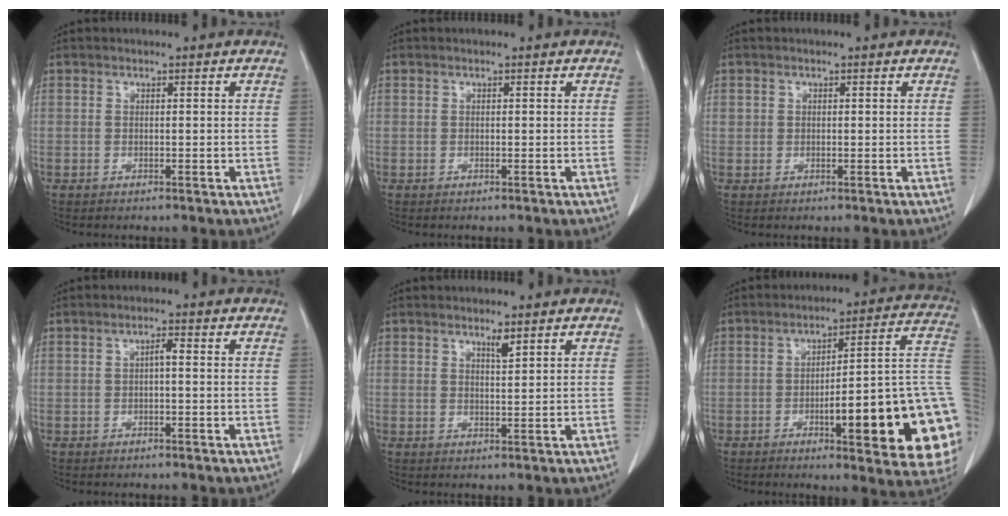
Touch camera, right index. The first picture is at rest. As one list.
[{"total": 0.0}, {"total": 0.8, "force": [0.3, 0.8, 0.2], "torque": [0.006, 0.003, 0.002]}, {"total": 1.4, "force": [-0.1, 0.3, 1.4], "torque": [-0.023, 0.005, -0.001]}, {"total": 1.6, "force": [1.2, 0.1, 1.0], "torque": [-0.020, -0.004, 0.022]}, {"total": 23.9, "force": [-5.1, 3.6, 23.1], "torque": [-0.196, 0.018, -0.060]}]